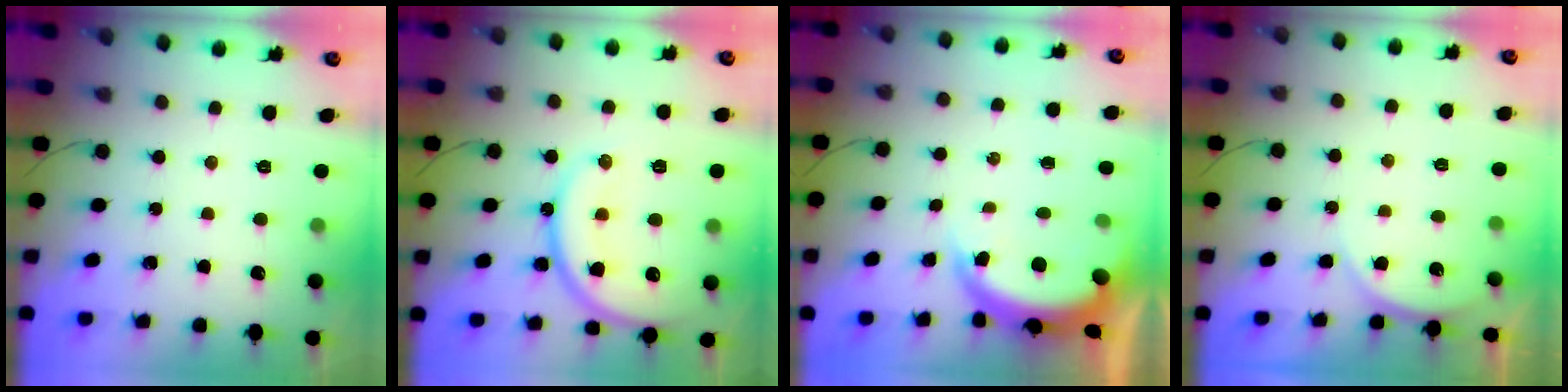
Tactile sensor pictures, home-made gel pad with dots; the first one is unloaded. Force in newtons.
{"total": 18.0, "press": 18.0, "slide": 1.4}
{"total": 4.0, "press": 3.9, "slide": 0.6}
{"total": 4.0, "press": 4.0, "slide": 0.5}